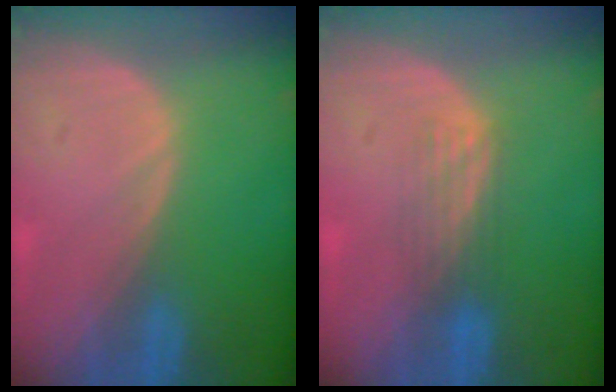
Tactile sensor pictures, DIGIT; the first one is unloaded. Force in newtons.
{"total": 2.9, "press": 2.9, "slide": 0.2}